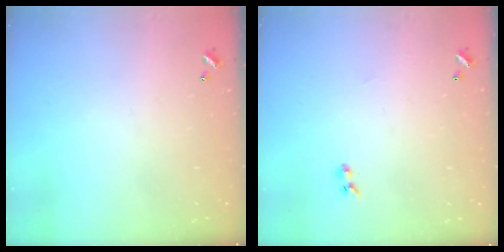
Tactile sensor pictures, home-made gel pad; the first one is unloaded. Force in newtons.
{"total": 2.1, "press": 1.9, "slide": 1.0}